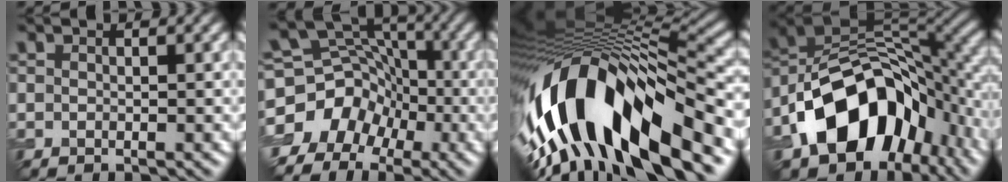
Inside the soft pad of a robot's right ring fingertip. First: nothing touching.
{"total": 8.2, "force": [-4.2, 6.6, 2.3], "torque": [-0.024, 0.016, -0.082]}
{"total": 16.4, "force": [-5.2, 6.2, 14.3], "torque": [-0.255, -0.004, -0.075]}
{"total": 14.2, "force": [-6.1, 9.3, 8.8], "torque": [-0.138, 0.004, -0.117]}